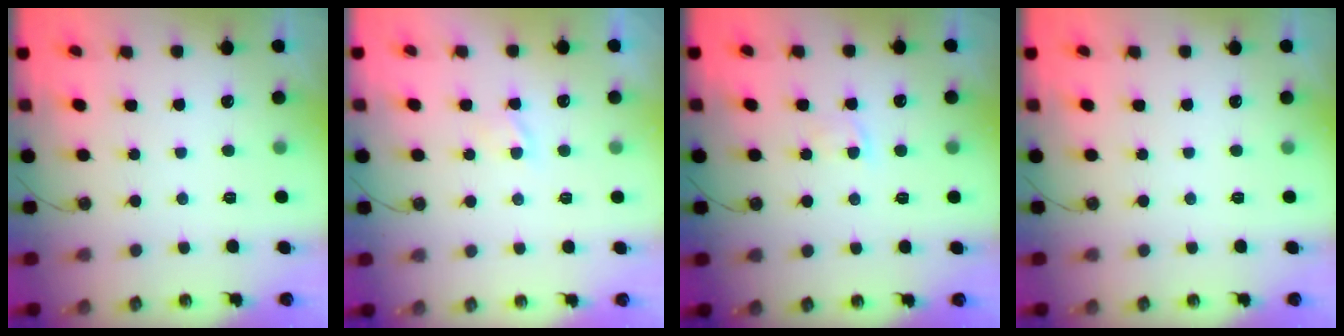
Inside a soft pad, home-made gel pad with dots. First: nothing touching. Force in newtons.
{"total": 1.4, "press": 1.4, "slide": 0.2}
{"total": 1.5, "press": 1.4, "slide": 0.3}
{"total": 0.0}